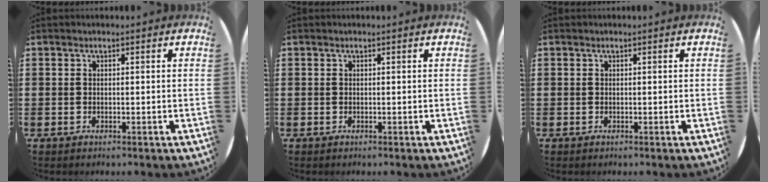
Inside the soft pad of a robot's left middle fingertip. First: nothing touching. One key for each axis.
{"total": 0.0}
{"total": 0.0}